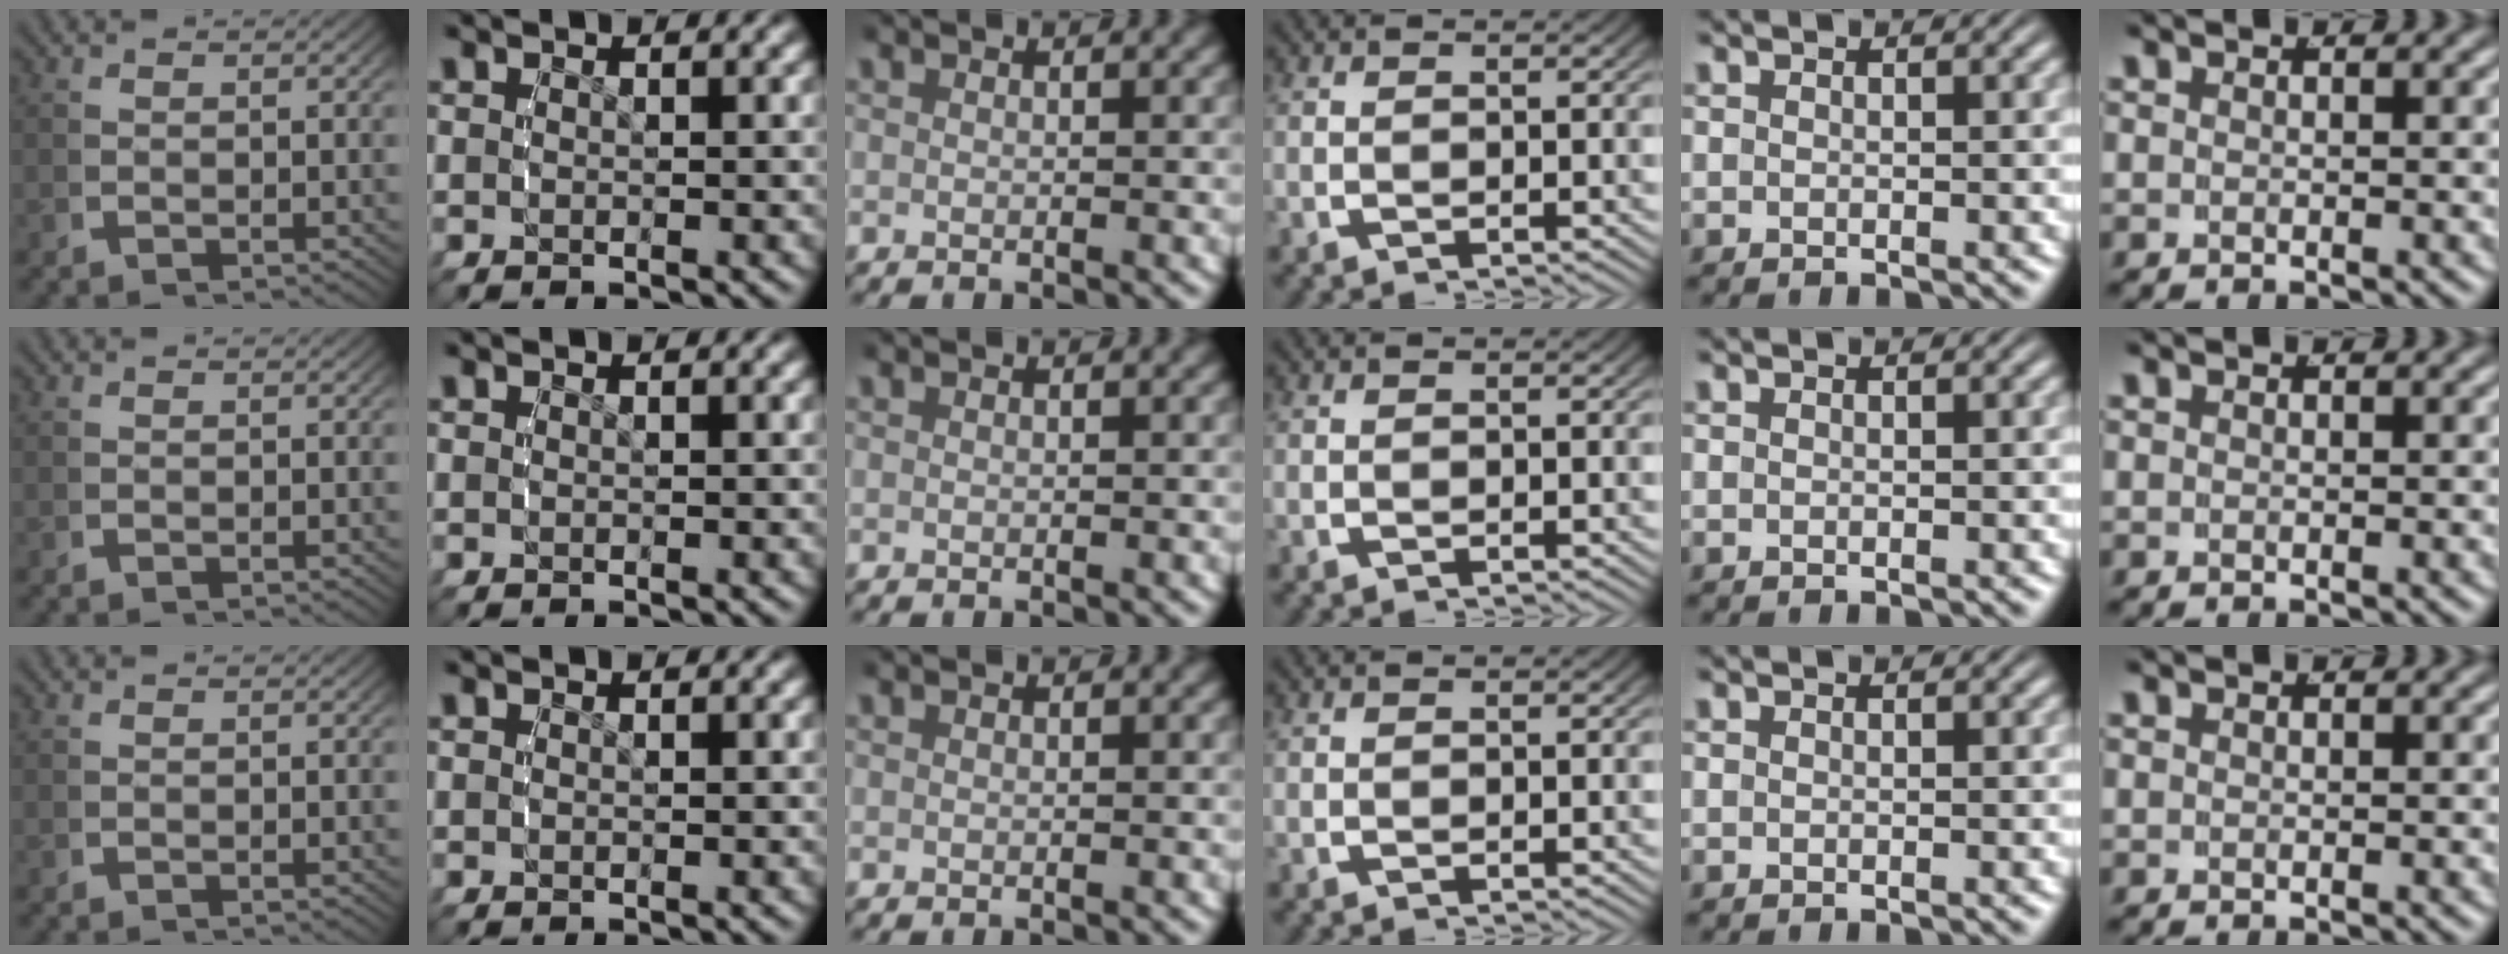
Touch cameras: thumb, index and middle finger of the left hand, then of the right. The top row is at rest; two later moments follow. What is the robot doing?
{"motion": "reach", "object": "napkin"}